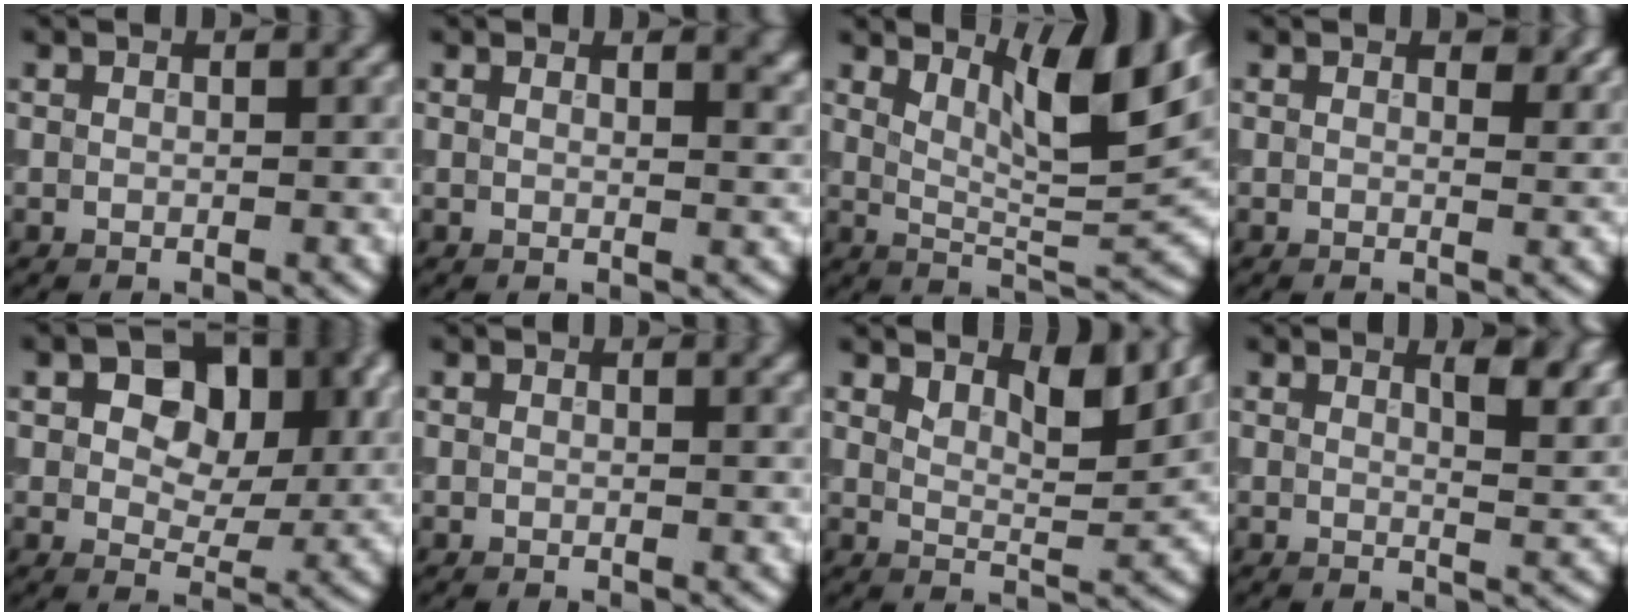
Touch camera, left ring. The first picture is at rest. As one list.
[{"total": 3.2, "force": [2.1, 1.4, 2.0], "torque": [-0.006, 0.009, 0.014]}, {"total": 7.6, "force": [4.4, 1.7, 6.0], "torque": [-0.090, -0.002, 0.077]}, {"total": 2.1, "force": [1.1, 1.2, 1.4], "torque": [-0.017, -0.001, 0.009]}, {"total": 9.0, "force": [2.7, 5.7, 6.4], "torque": [-0.081, 0.002, 0.036]}, {"total": 0.8, "force": [0.5, 0.2, 0.5], "torque": [-0.006, -0.002, 0.003]}, {"total": 3.8, "force": [3.0, 0.9, 2.2], "torque": [-0.039, -0.004, 0.045]}, {"total": 4.9, "force": [2.8, 1.8, 3.7], "torque": [-0.027, 0.006, 0.029]}]